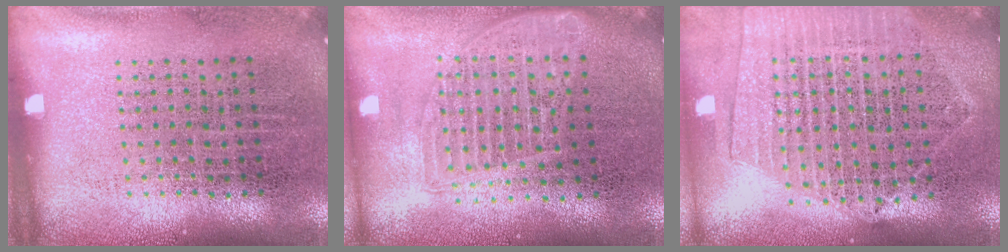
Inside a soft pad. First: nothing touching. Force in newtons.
{"total": 1.6, "press": 1.4, "slide": 0.7}
{"total": 1.9, "press": 1.8, "slide": 0.7}